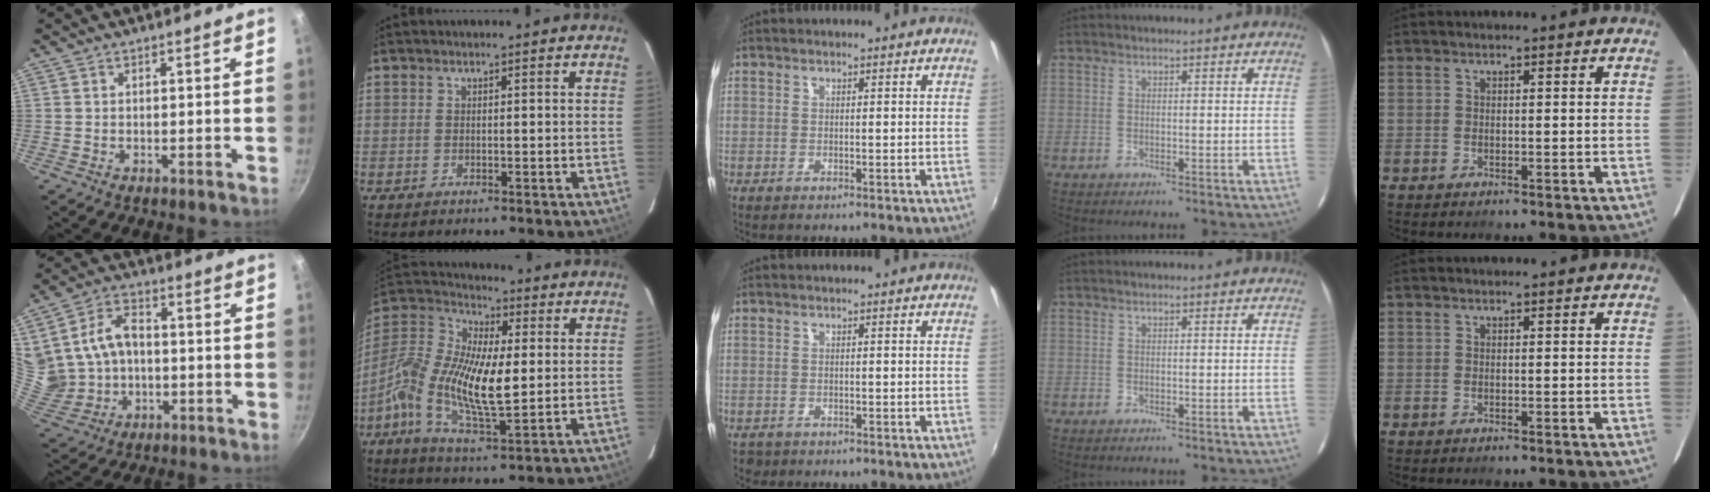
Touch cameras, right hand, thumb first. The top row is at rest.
{"thumb": {"total": 14.1, "force": [0.9, 11.1, 8.7], "torque": [-0.156, 0.012, 0.031]}, "index": {"total": 16.4, "force": [-1.3, 6.2, 15.1], "torque": [-0.297, 0.005, -0.037]}, "middle": {"total": 1.7, "force": [-0.9, 1.3, 0.4], "torque": [-0.012, -0.005, -0.013]}}